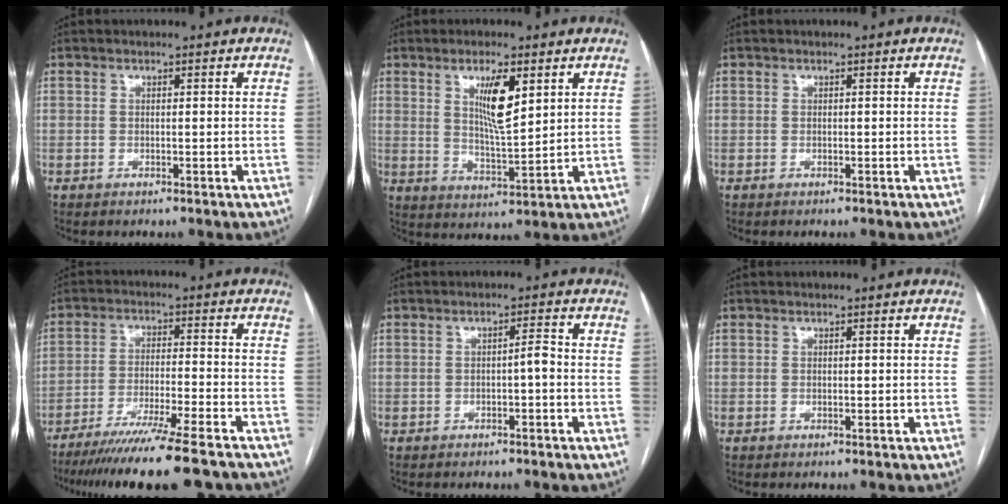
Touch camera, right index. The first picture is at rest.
{"total": 7.6, "force": [3.2, 1.2, 6.8], "torque": [-0.122, -0.008, 0.059]}
{"total": 0.0}
{"total": 17.7, "force": [-14.9, 0.0, 9.6], "torque": [-0.131, -0.039, -0.230]}
{"total": 1.8, "force": [-0.5, 0.2, 1.7], "torque": [-0.024, 0.005, -0.010]}
{"total": 0.0}